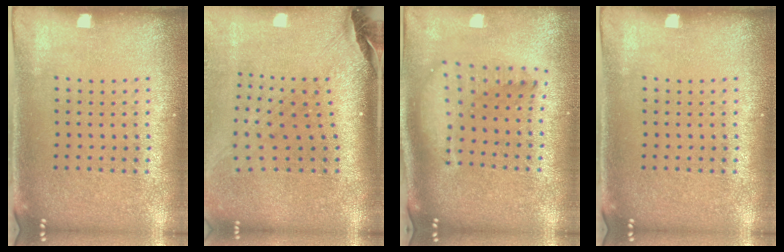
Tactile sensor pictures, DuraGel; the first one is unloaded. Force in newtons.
{"total": 2.8, "press": 2.1, "slide": 1.9}
{"total": 1.8, "press": 1.5, "slide": 1.0}
{"total": 0.0}